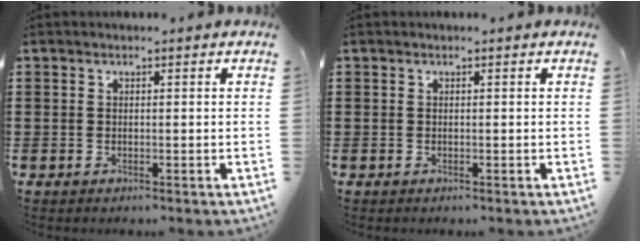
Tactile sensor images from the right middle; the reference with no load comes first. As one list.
[{"total": 0.0}]